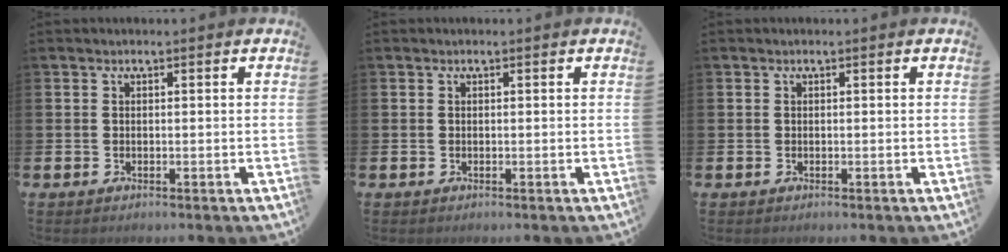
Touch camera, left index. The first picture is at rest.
{"total": 0.0}
{"total": 0.0}